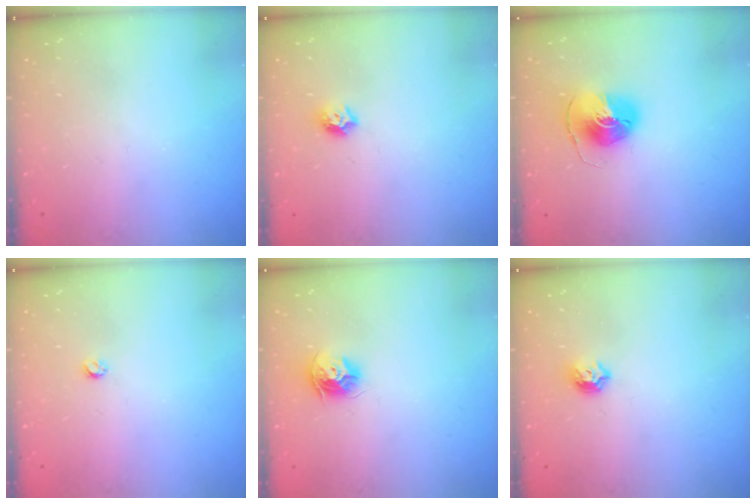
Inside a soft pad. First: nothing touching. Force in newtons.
{"total": 6.4, "press": 6.4, "slide": 0.8}
{"total": 8.1, "press": 8.1, "slide": 0.1}
{"total": 2.9, "press": 2.8, "slide": 0.5}
{"total": 9.5, "press": 9.5, "slide": 0.3}
{"total": 6.0, "press": 5.9, "slide": 0.8}